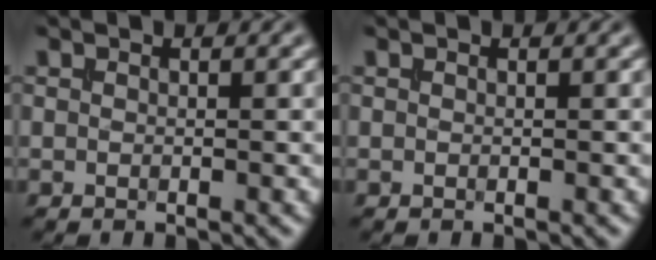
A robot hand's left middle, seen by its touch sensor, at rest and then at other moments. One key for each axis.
{"total": 0.0}